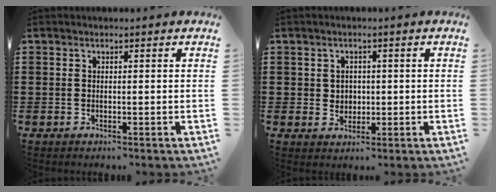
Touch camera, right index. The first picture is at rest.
{"total": 2.0, "force": [0.3, 1.9, 0.6], "torque": [-0.019, 0.011, 0.003]}